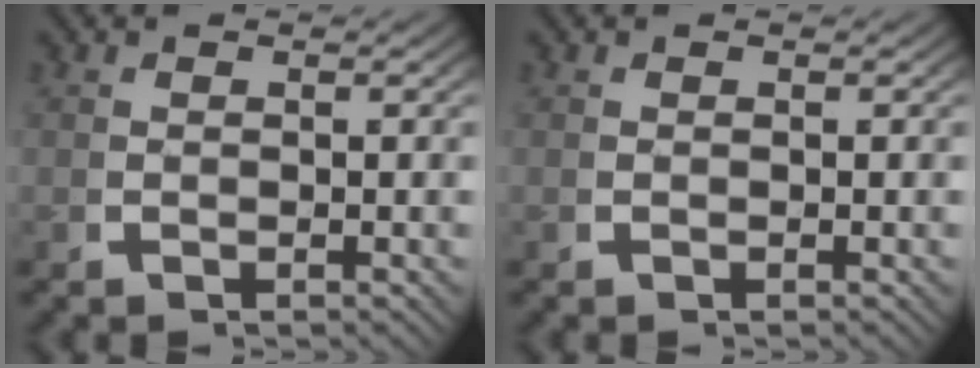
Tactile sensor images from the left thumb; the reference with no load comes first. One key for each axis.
{"total": 0.0}